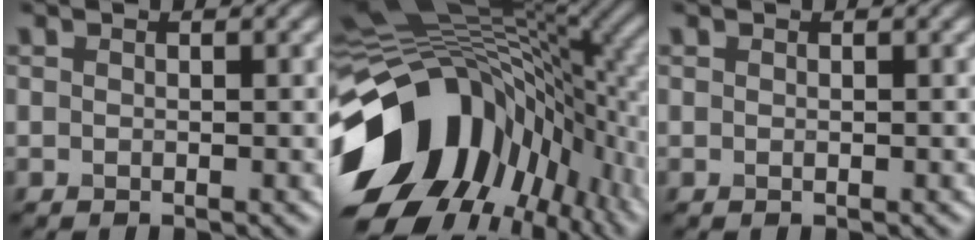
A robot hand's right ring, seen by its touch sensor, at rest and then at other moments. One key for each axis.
{"total": 17.1, "fx": -4.3, "fy": 11.3, "fz": 12.1, "tx": -0.222, "ty": -0.009, "tz": -0.073}
{"total": 0.0}